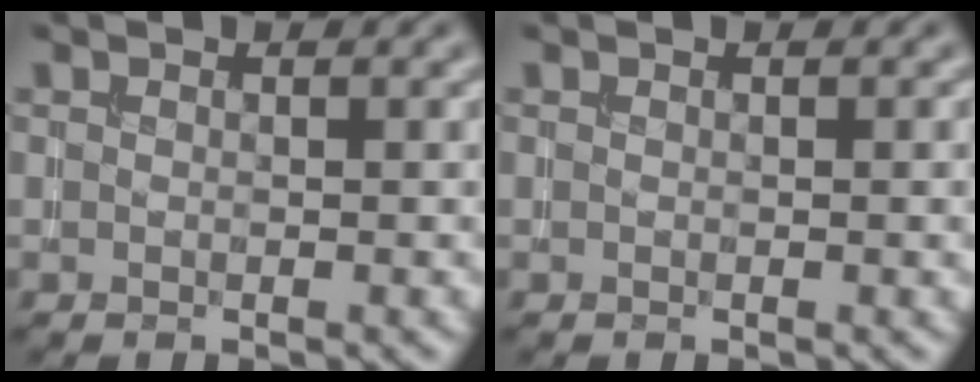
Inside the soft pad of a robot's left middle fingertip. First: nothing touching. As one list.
[{"total": 0.7, "force": [0.0, 0.1, 0.7], "torque": [-0.007, 0.000, 0.000]}]